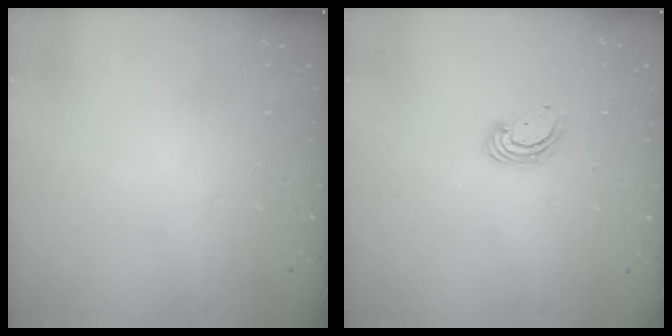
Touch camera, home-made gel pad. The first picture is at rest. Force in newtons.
{"total": 4.0, "press": 3.9, "slide": 0.2}